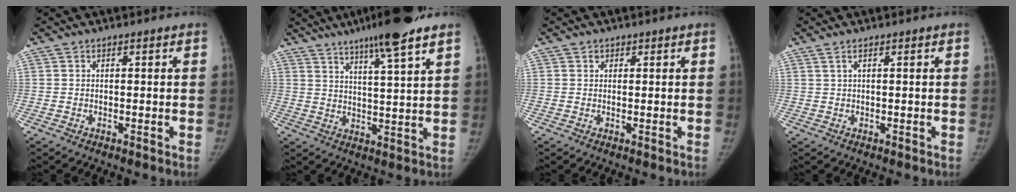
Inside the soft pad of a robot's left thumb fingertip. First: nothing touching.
{"total": 12.5, "force": [8.9, 0.8, 8.7], "torque": [-0.134, -0.029, 0.141]}
{"total": 0.8, "force": [0.4, 0.6, 0.1], "torque": [0.008, -0.001, 0.004]}
{"total": 1.0, "force": [0.6, 0.0, 0.8], "torque": [-0.022, 0.007, 0.013]}